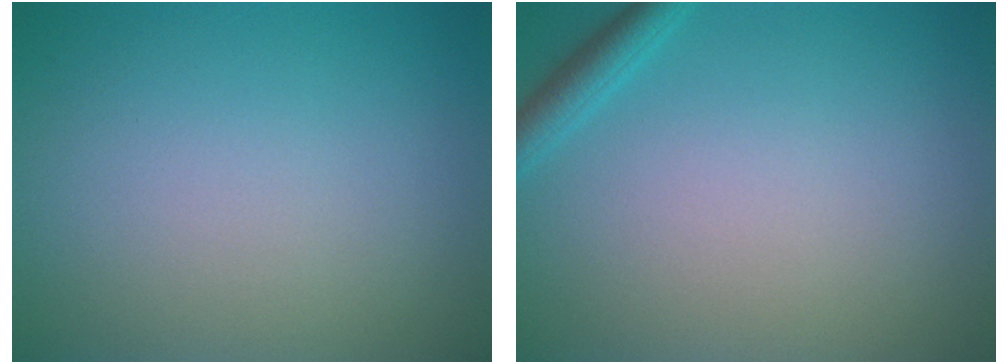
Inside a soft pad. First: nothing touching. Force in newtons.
{"total": 1.7, "press": 1.7, "slide": 0.1}